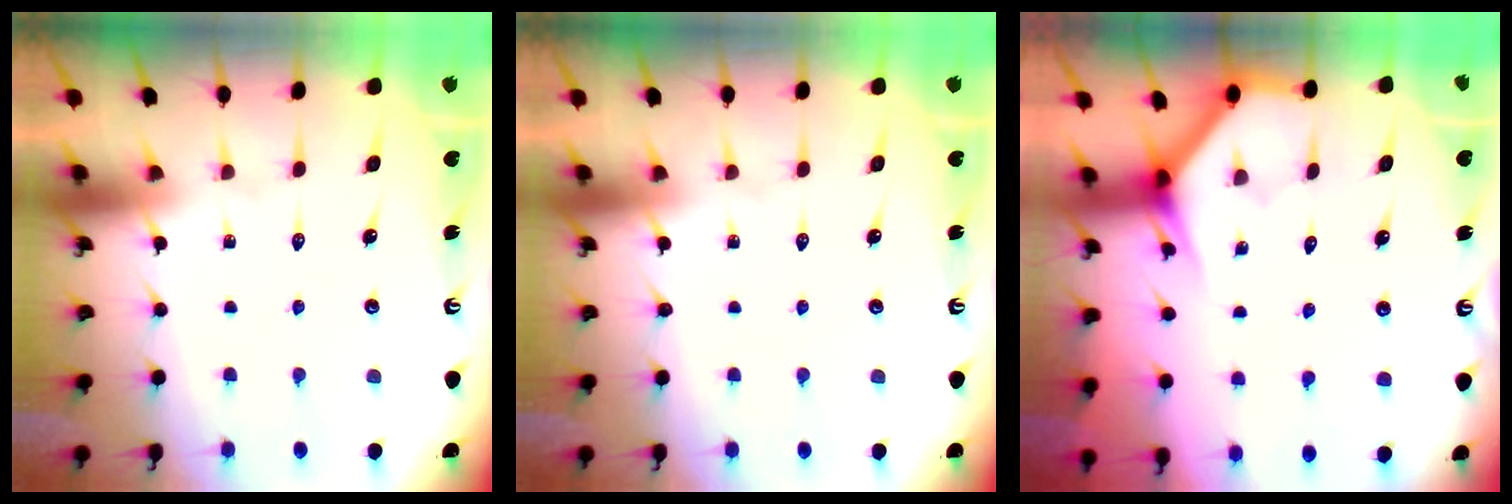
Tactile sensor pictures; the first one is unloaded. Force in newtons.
{"total": 0.0}
{"total": 3.6, "press": 3.6, "slide": 0.3}